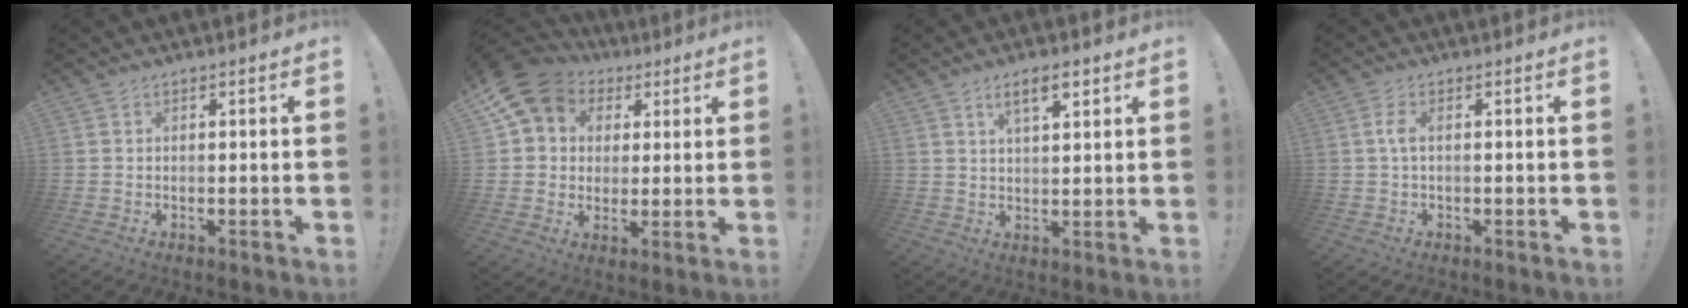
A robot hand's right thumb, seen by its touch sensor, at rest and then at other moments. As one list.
[{"total": 11.5, "force": [5.3, 9.3, 4.3], "torque": [-0.055, -0.028, 0.105]}, {"total": 6.0, "force": [3.5, 1.9, 4.4], "torque": [-0.062, -0.016, 0.056]}, {"total": 3.2, "force": [0.0, 1.3, 2.9], "torque": [-0.061, 0.005, -0.002]}]